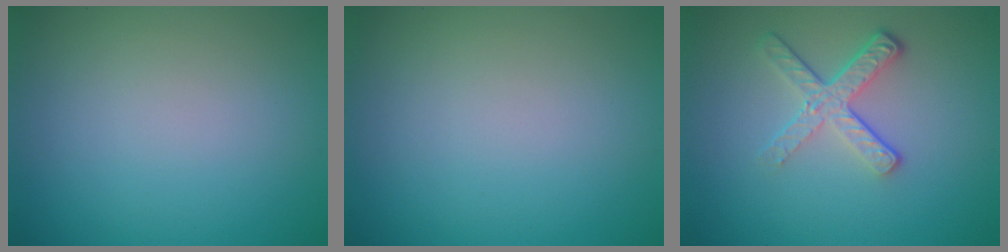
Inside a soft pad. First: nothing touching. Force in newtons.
{"total": 0.0}
{"total": 3.7, "press": 2.7, "slide": 2.5}